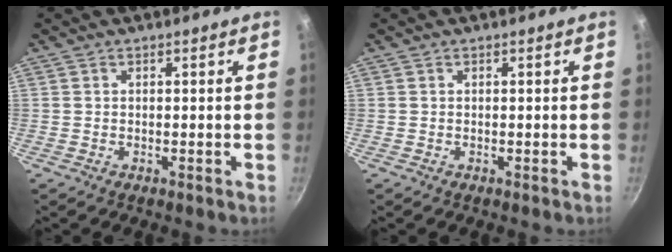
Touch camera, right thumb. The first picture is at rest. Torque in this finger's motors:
{"motor_torque": [0.00, 0.00, 0.00, 0.00, 0.00]}